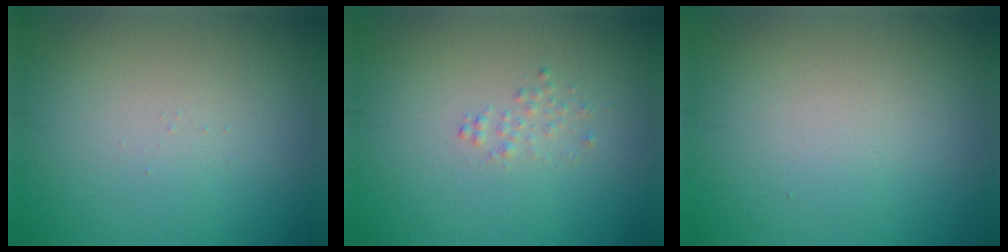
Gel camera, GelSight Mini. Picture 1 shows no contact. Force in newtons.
{"total": 0.9, "press": 0.9, "slide": 0.0}
{"total": 0.0}